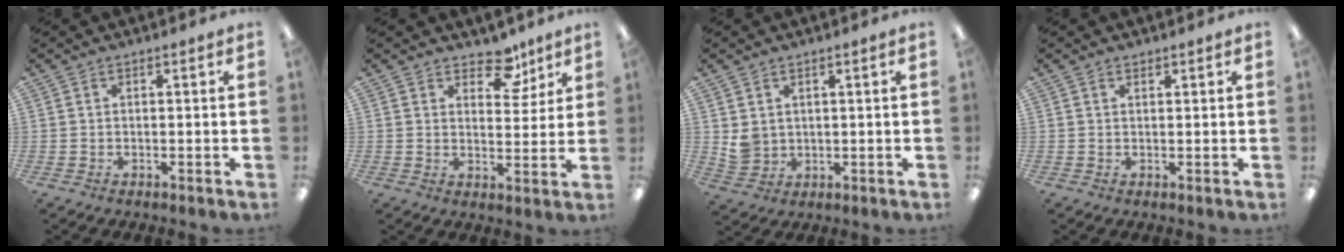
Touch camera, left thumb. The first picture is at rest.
{"total": 8.2, "force": [5.7, 4.7, 3.6], "torque": [-0.033, -0.033, 0.098]}
{"total": 4.2, "force": [2.2, 3.4, 1.1], "torque": [-0.020, -0.006, 0.043]}
{"total": 1.1, "force": [0.9, 0.5, 0.3], "torque": [-0.008, 0.000, 0.017]}